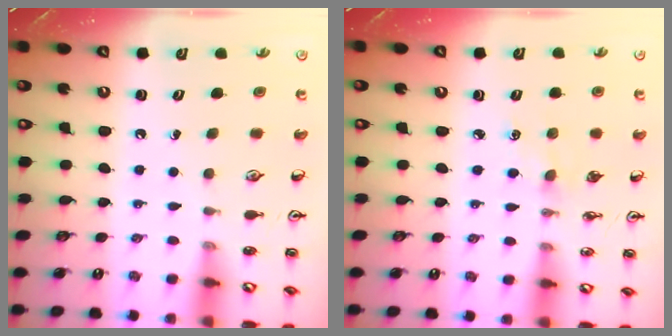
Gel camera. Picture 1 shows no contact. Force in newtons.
{"total": 2.7, "press": 2.7, "slide": 0.4}